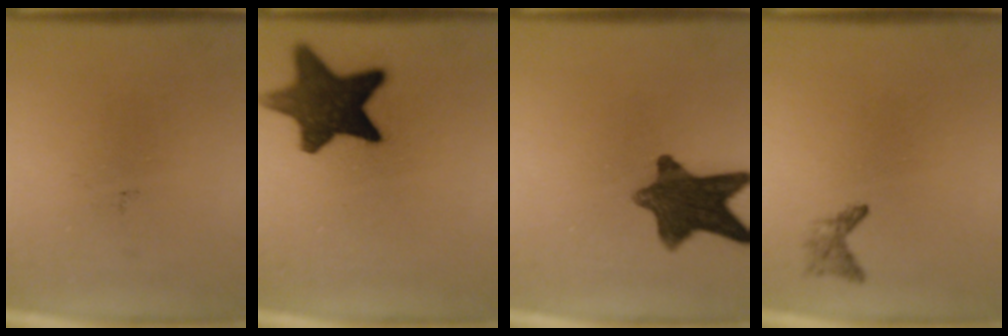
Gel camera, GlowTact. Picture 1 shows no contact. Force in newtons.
{"total": 13.4}
{"total": 11.0}
{"total": 1.1}